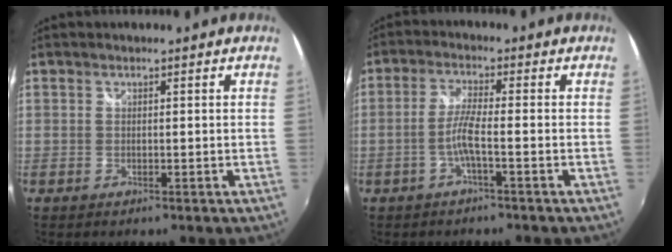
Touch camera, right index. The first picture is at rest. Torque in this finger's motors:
{"motor_torque": [0.17, 0.12, 0.09, 0.02]}